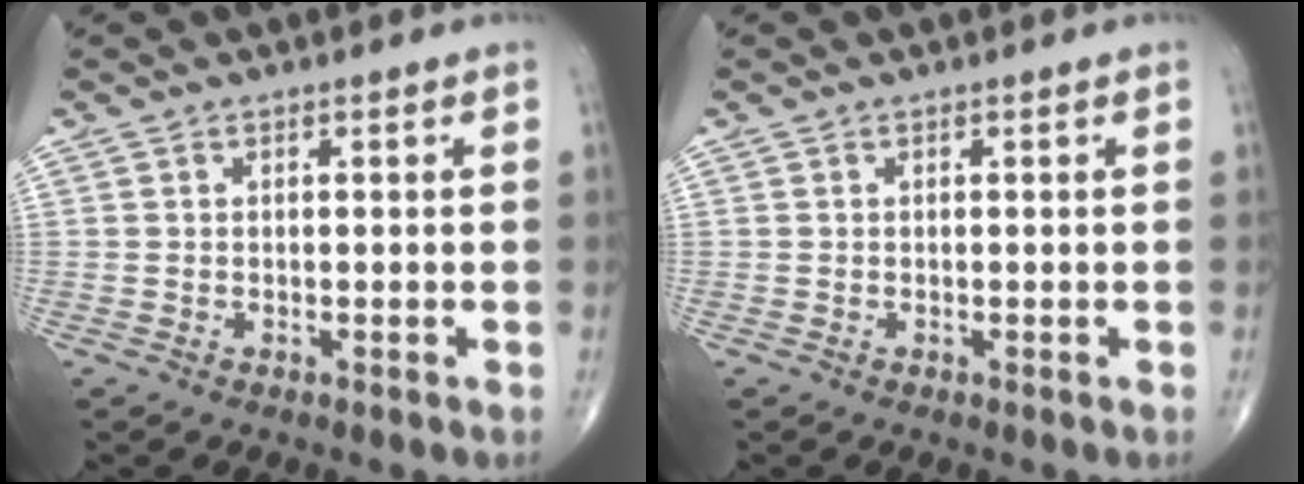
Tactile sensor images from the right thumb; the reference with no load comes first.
{"total": 0.0}